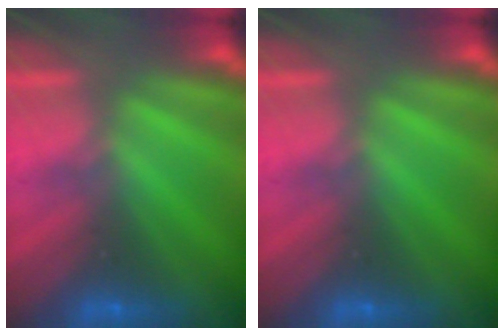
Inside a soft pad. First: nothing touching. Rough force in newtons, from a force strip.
{"total": 0.0}